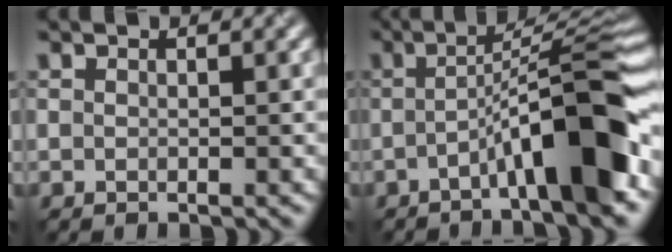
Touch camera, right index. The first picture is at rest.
{"total": 9.4, "force": [-3.3, 1.2, 8.7], "torque": [-0.114, 0.027, -0.055]}